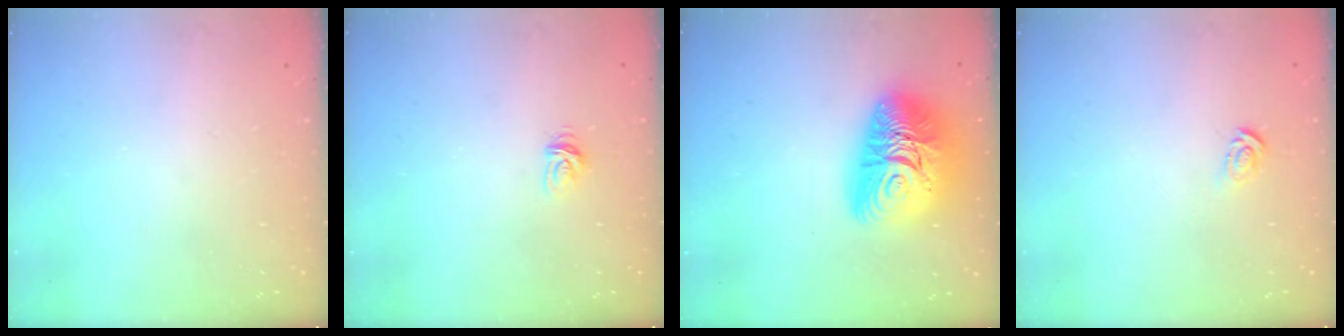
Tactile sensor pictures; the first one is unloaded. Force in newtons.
{"total": 3.3, "press": 3.3, "slide": 0.3}
{"total": 17.6, "press": 17.5, "slide": 1.7}
{"total": 3.0, "press": 3.0, "slide": 0.1}